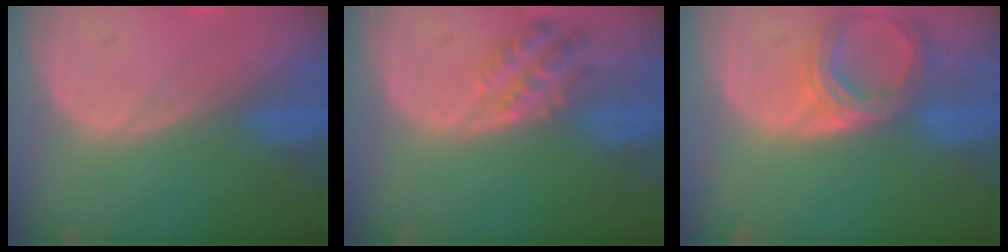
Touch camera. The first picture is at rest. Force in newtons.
{"total": 4.4, "press": 4.3, "slide": 0.9}
{"total": 7.0, "press": 6.5, "slide": 2.7}